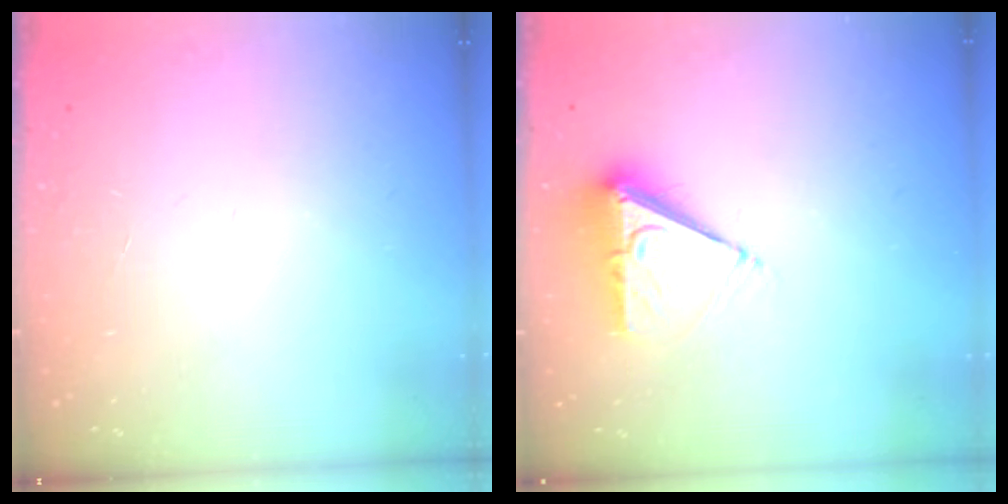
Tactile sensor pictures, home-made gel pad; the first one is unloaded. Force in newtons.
{"total": 7.9, "press": 7.9, "slide": 0.3}